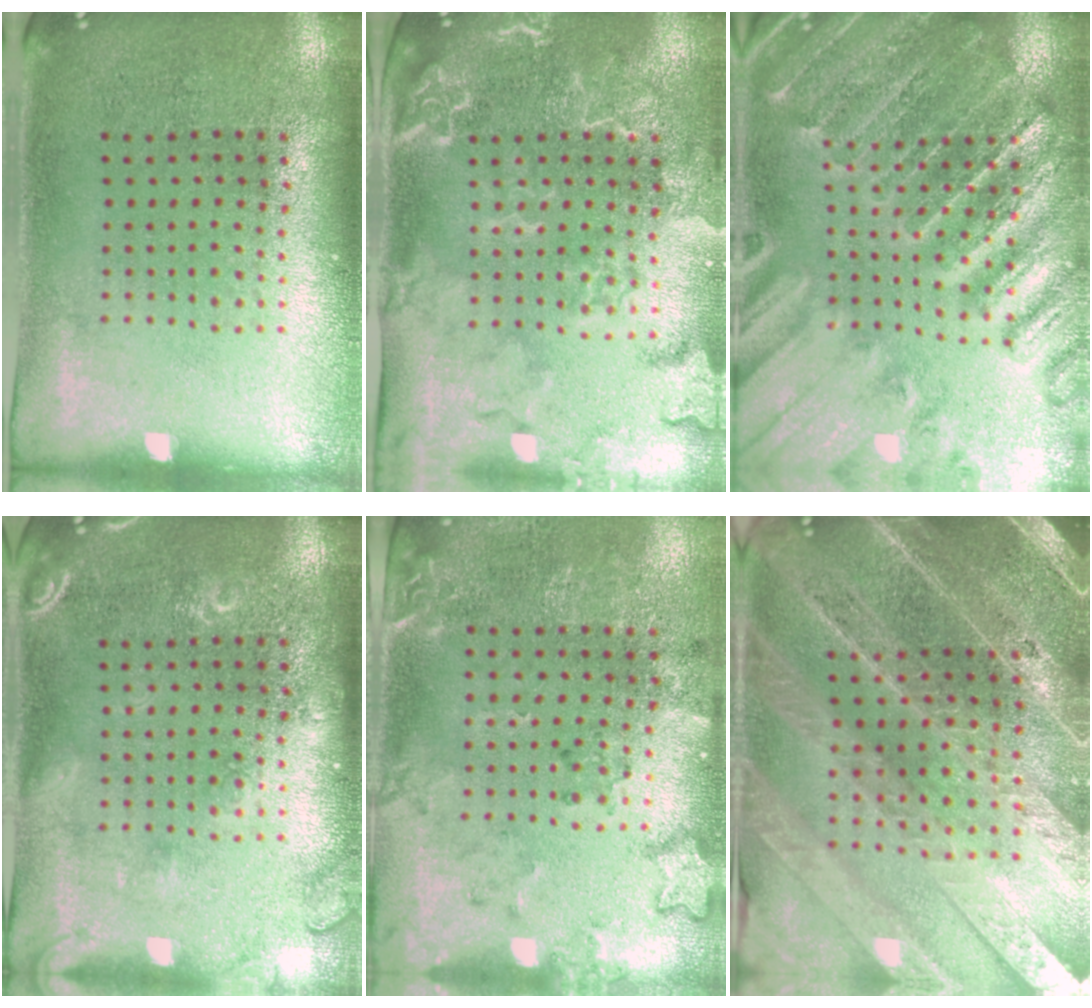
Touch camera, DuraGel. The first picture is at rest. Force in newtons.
{"total": 2.6, "press": 2.4, "slide": 0.9}
{"total": 2.8, "press": 2.8, "slide": 0.4}
{"total": 2.5, "press": 2.4, "slide": 0.5}
{"total": 1.9, "press": 1.5, "slide": 1.2}
{"total": 4.7, "press": 4.1, "slide": 2.2}